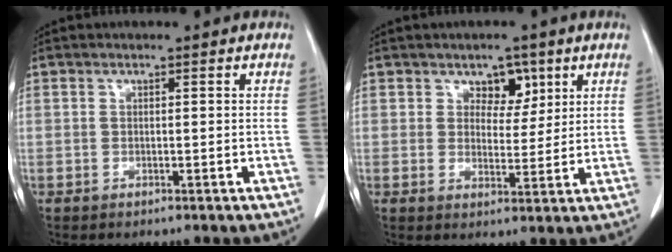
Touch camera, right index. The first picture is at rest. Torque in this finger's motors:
{"motor_torque": [0.40, 0.22, 0.07, 0.00]}